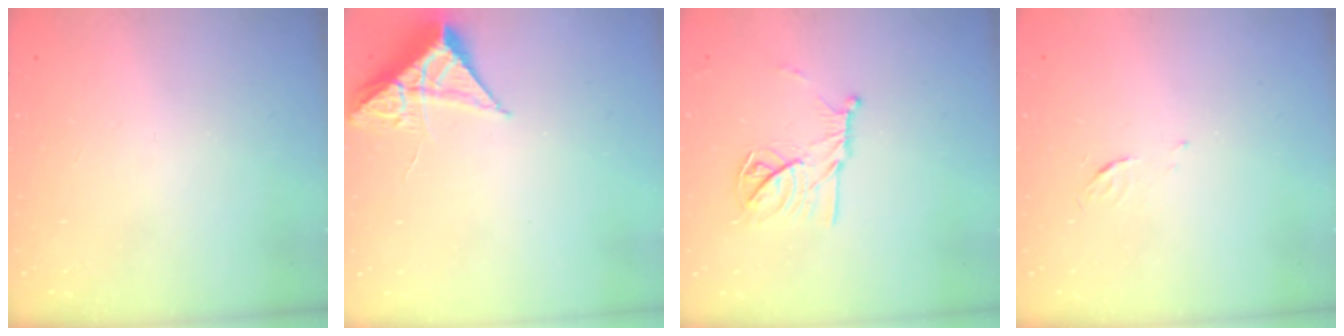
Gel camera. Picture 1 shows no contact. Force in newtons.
{"total": 7.0, "press": 7.0, "slide": 0.3}
{"total": 12.4, "press": 12.4, "slide": 0.2}
{"total": 3.7, "press": 3.6, "slide": 0.5}